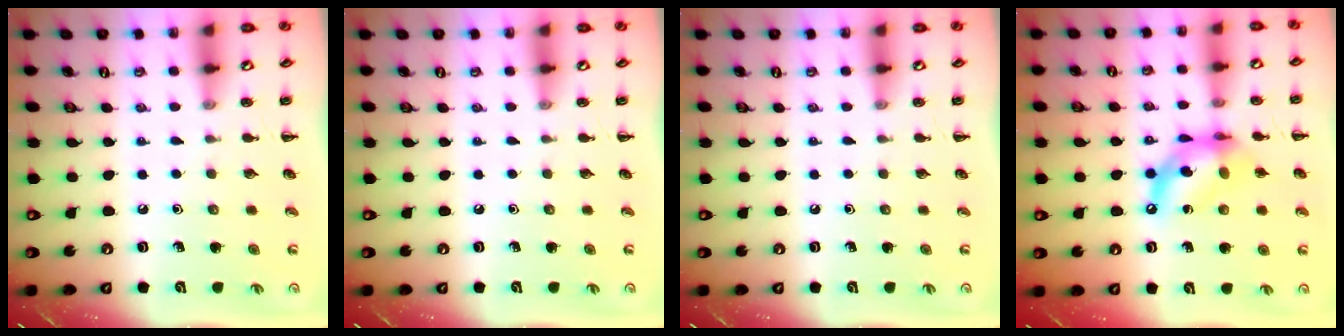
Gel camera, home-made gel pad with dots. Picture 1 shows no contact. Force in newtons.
{"total": 0.0}
{"total": 0.0}
{"total": 12.0, "press": 11.5, "slide": 3.2}